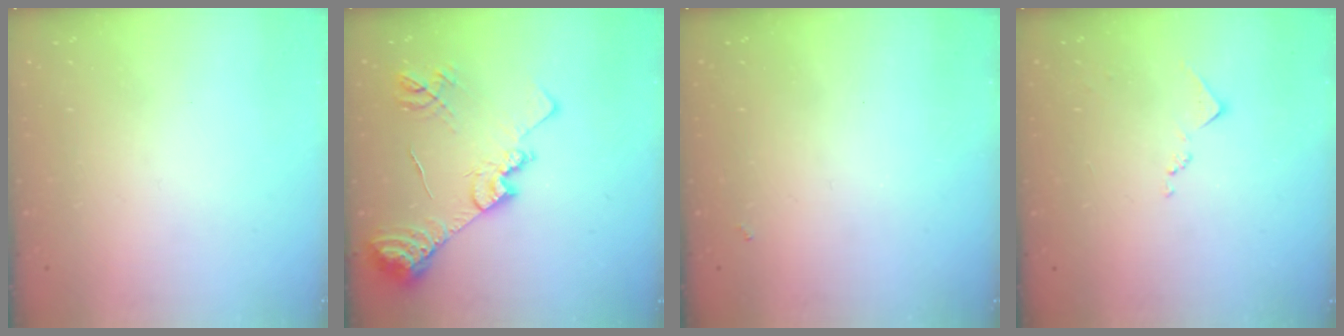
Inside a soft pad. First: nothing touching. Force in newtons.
{"total": 18.3, "press": 18.2, "slide": 1.9}
{"total": 1.6, "press": 1.6, "slide": 0.4}
{"total": 7.5, "press": 7.4, "slide": 0.8}